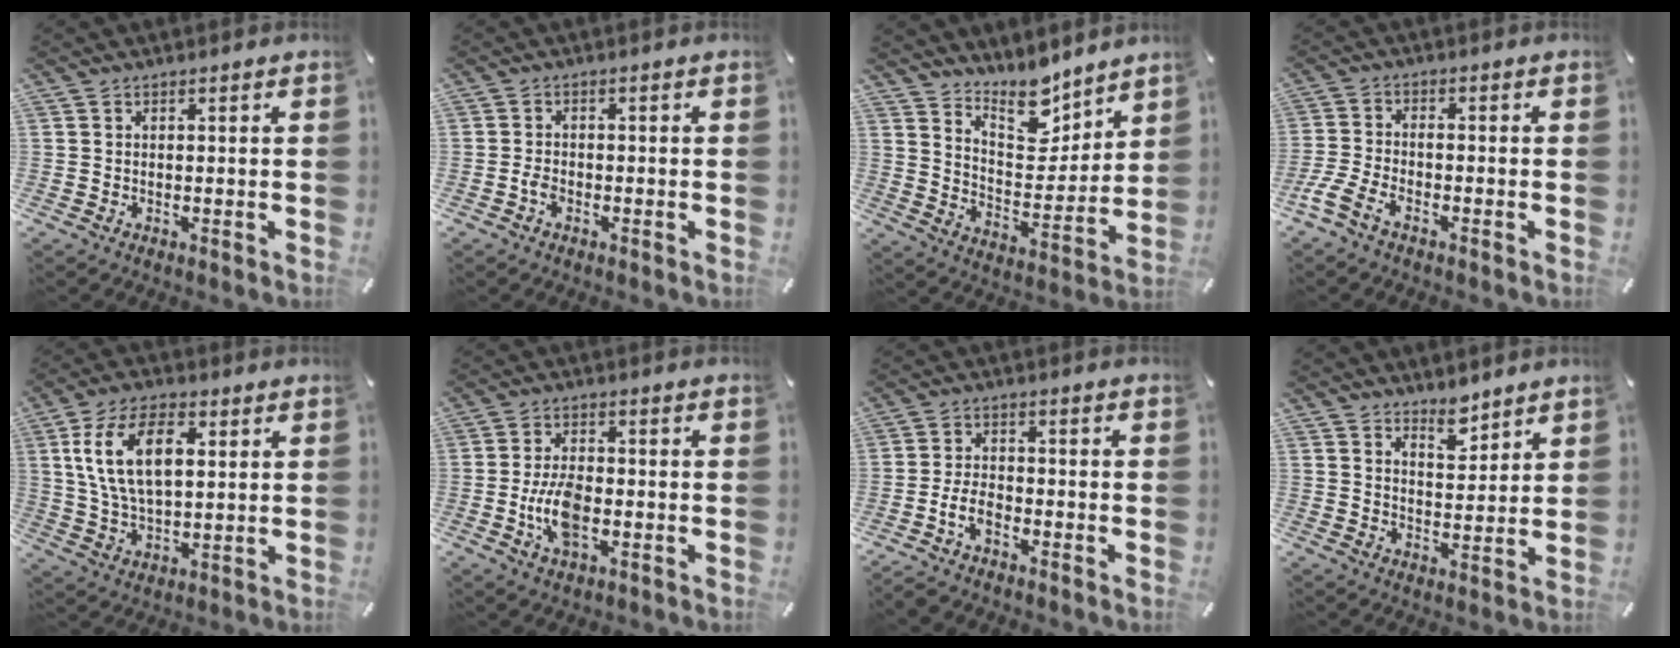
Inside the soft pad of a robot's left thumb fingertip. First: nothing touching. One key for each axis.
{"total": 2.0, "fx": -1.1, "fy": 1.3, "fz": 1.2, "tx": -0.021, "ty": 0.005, "tz": -0.021}
{"total": 12.1, "fx": 10.5, "fy": 4.9, "fz": 3.6, "tx": -0.048, "ty": -0.089, "tz": 0.193}
{"total": 4.5, "fx": -3.0, "fy": 1.7, "fz": 3.0, "tx": -0.089, "ty": -0.005, "tz": -0.064}
{"total": 13.7, "fx": 4.3, "fy": 7.6, "fz": 10.5, "tx": -0.236, "ty": 0.006, "tz": 0.071}
{"total": 8.5, "fx": -2.1, "fy": 4.5, "fz": 6.9, "tx": -0.153, "ty": 0.002, "tz": -0.040}
{"total": 5.6, "fx": -3.2, "fy": 2.8, "fz": 3.6, "tx": -0.084, "ty": 0.010, "tz": -0.064}
{"total": 5.6, "fx": 5.1, "fy": 2.2, "fz": 0.9, "tx": 0.000, "ty": -0.039, "tz": 0.091}